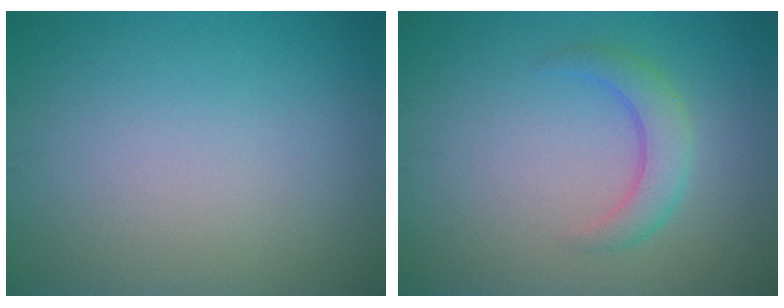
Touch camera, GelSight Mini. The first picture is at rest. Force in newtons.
{"total": 2.8, "press": 2.7, "slide": 0.2}